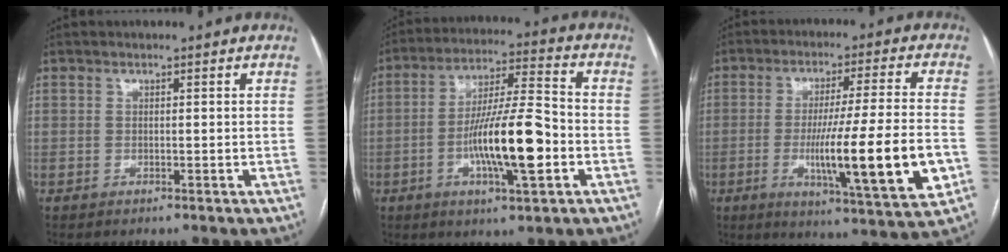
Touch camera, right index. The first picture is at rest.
{"total": 14.0, "force": [-3.7, 1.8, 13.3], "torque": [-0.241, 0.002, -0.064]}
{"total": 17.4, "force": [-4.2, 0.0, 16.9], "torque": [-0.263, -0.023, -0.064]}